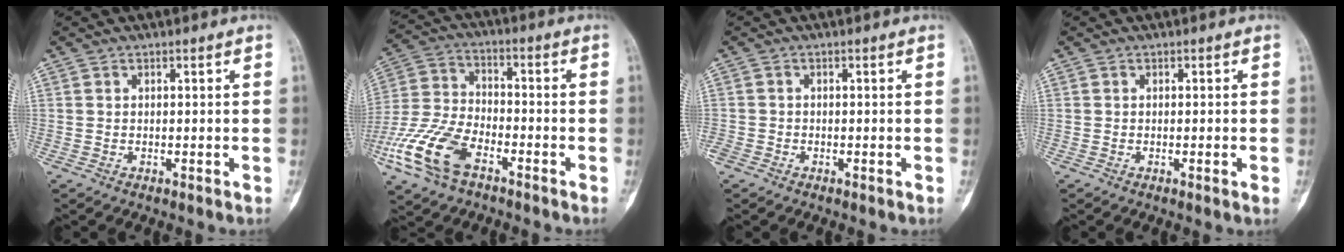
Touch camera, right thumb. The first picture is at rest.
{"total": 14.0, "force": [-7.2, 7.4, 9.4], "torque": [-0.204, 0.024, -0.146]}
{"total": 1.8, "force": [-1.1, 1.4, 0.4], "torque": [-0.006, 0.003, -0.026]}
{"total": 1.2, "force": [-0.3, 0.1, 1.2], "torque": [-0.015, -0.003, -0.003]}